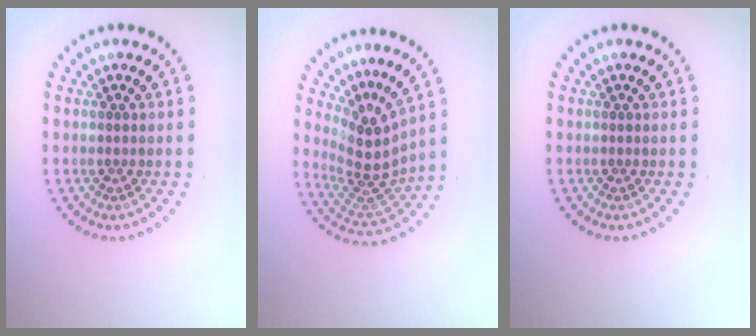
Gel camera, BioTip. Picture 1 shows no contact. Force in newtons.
{"total": 4.1, "press": 2.7, "slide": 3.0}
{"total": 0.0}